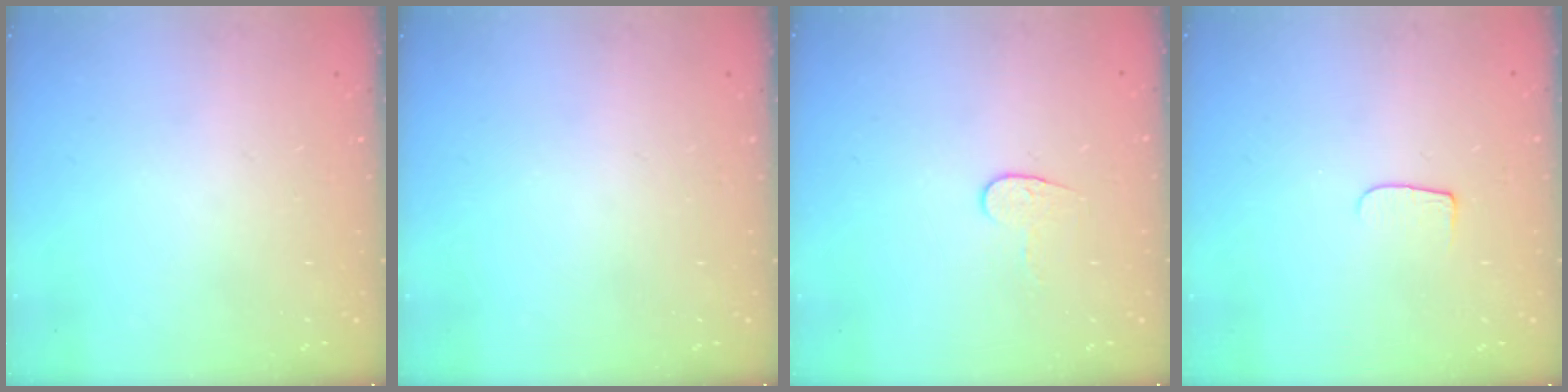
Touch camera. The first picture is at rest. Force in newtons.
{"total": 0.0}
{"total": 6.0, "press": 6.0, "slide": 0.4}
{"total": 5.3, "press": 5.2, "slide": 0.6}